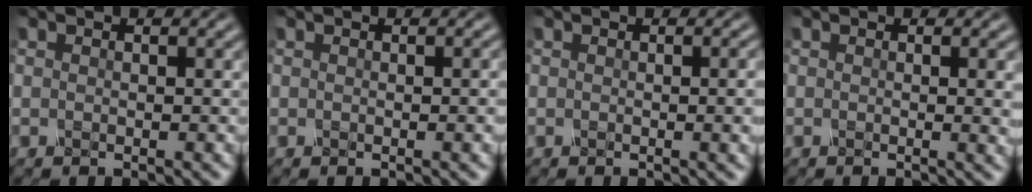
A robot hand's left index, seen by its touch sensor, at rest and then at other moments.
{"total": 1.4, "force": [-0.1, 0.5, 1.3], "torque": [-0.012, 0.003, -0.005]}
{"total": 3.3, "force": [-0.1, 1.2, 3.1], "torque": [-0.020, 0.009, -0.002]}
{"total": 2.5, "force": [0.1, 0.8, 2.4], "torque": [-0.020, 0.001, -0.003]}